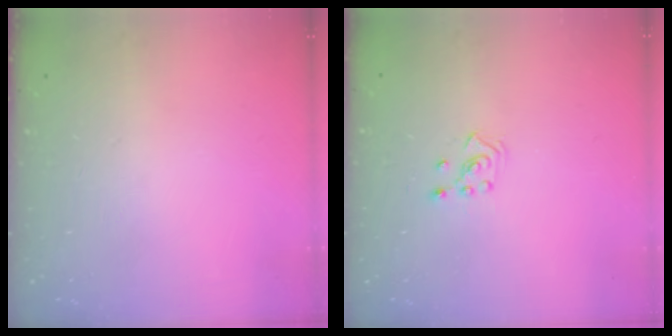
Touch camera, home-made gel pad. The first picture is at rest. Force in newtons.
{"total": 3.4, "press": 3.4, "slide": 0.6}